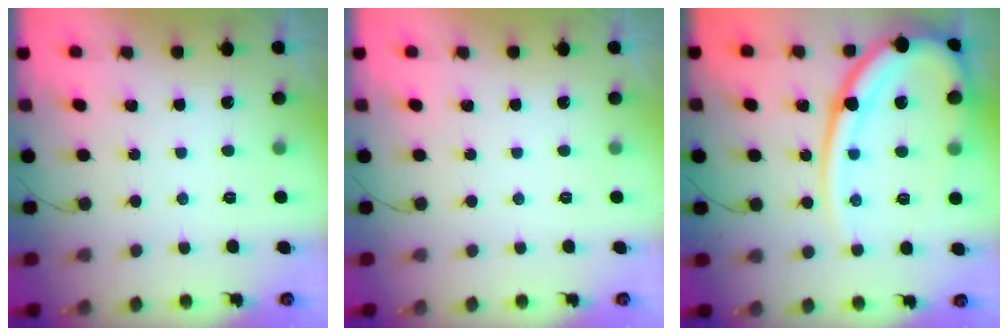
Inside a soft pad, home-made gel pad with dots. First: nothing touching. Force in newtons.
{"total": 0.0}
{"total": 18.9, "press": 18.8, "slide": 2.3}